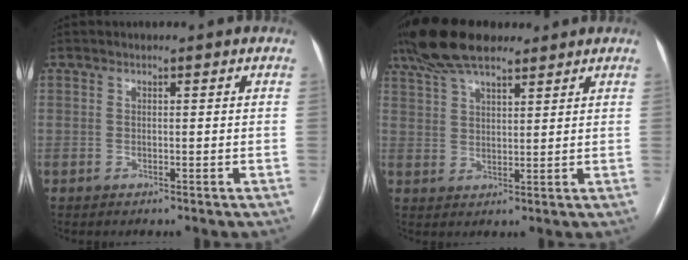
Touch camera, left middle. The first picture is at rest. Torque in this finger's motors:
{"motor_torque": [1.09, -1.06, 0.27, 0.05]}